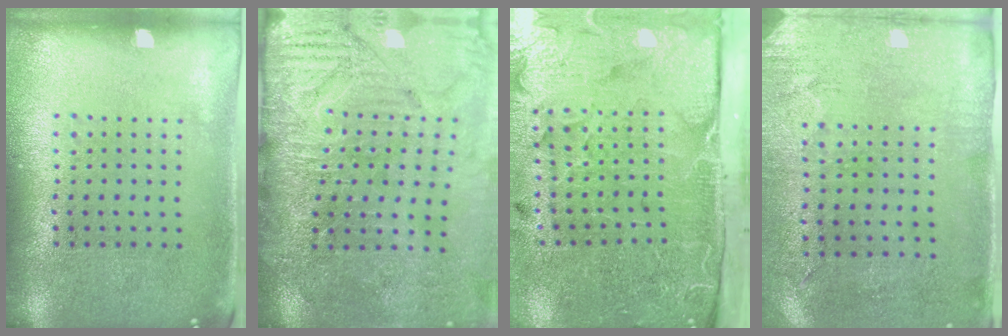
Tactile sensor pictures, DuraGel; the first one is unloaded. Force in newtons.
{"total": 3.6, "press": 3.4, "slide": 1.2}
{"total": 5.2, "press": 4.0, "slide": 3.3}
{"total": 2.9, "press": 2.4, "slide": 1.7}